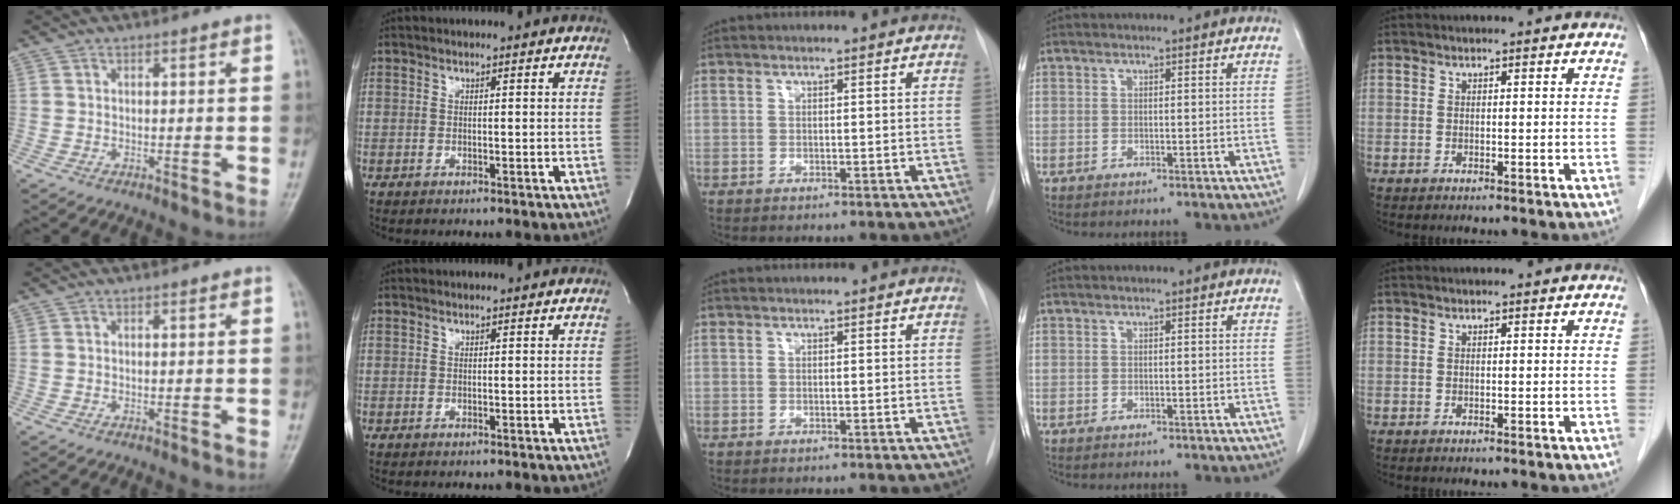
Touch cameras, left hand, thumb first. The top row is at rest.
{}